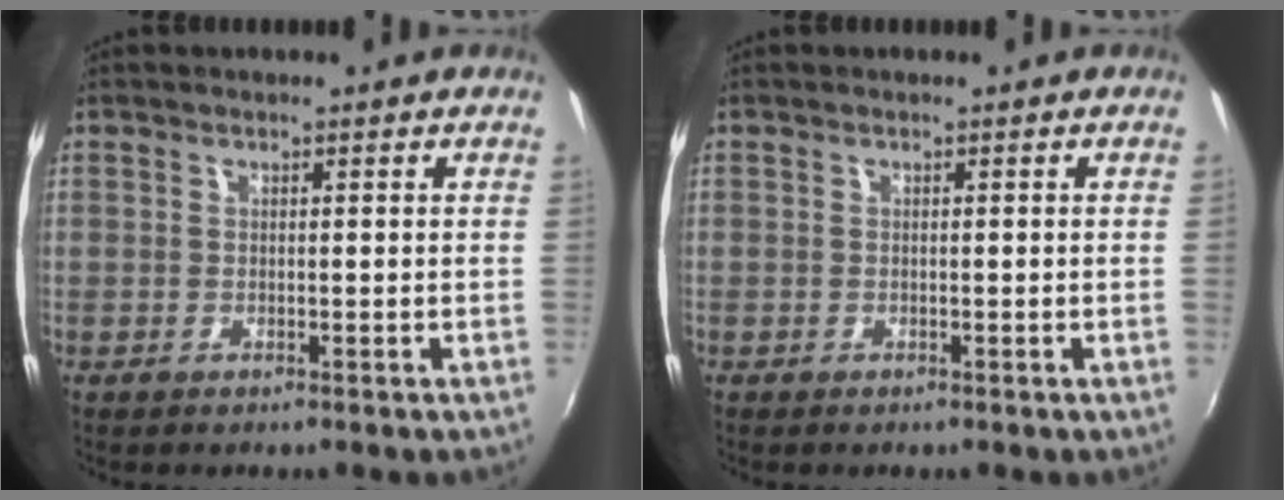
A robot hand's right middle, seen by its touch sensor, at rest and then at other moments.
{"total": 0.0}